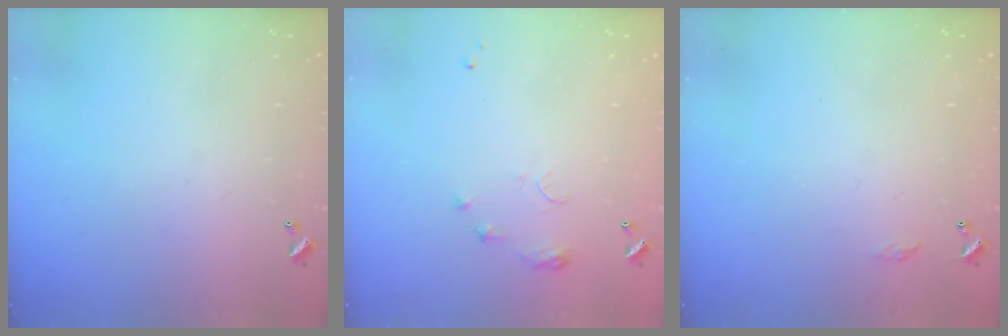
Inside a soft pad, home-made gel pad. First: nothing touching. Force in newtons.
{"total": 6.3, "press": 6.3, "slide": 0.8}
{"total": 2.8, "press": 2.8, "slide": 0.4}